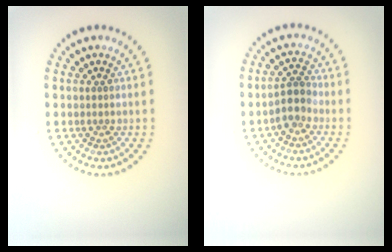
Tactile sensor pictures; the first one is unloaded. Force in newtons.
{"total": 2.5, "press": 2.1, "slide": 1.4}